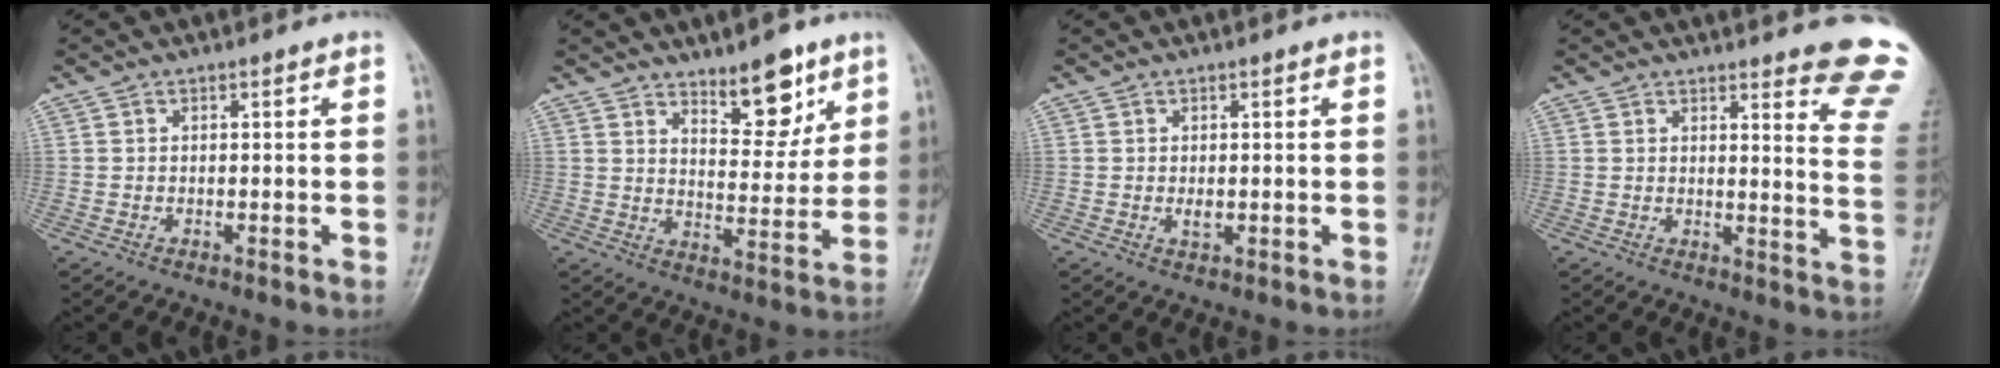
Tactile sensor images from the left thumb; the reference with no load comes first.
{"total": 9.9, "force": [6.7, 4.0, 6.1], "torque": [-0.058, -0.051, 0.107]}
{"total": 1.7, "force": [0.1, 1.0, 1.4], "torque": [-0.019, -0.004, 0.003]}
{"total": 12.6, "force": [11.0, 1.9, 5.8], "torque": [-0.035, -0.105, 0.102]}